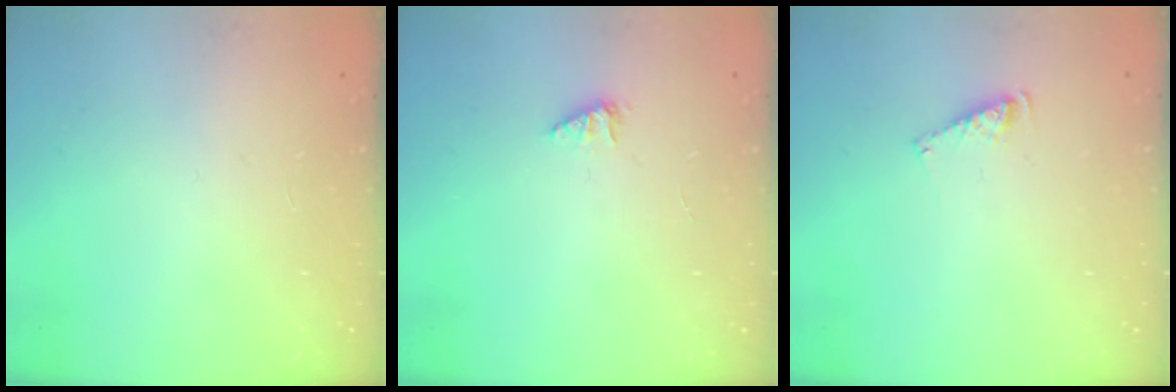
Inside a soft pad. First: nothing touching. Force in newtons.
{"total": 1.4, "press": 1.4, "slide": 0.3}
{"total": 5.3, "press": 5.2, "slide": 0.3}